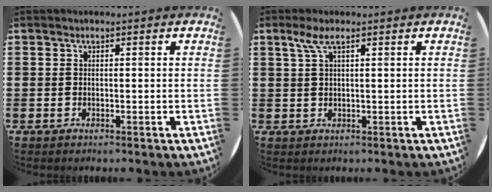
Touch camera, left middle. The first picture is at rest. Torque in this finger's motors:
{"motor_torque": [0.54, -0.19, 0.08, 0.04]}